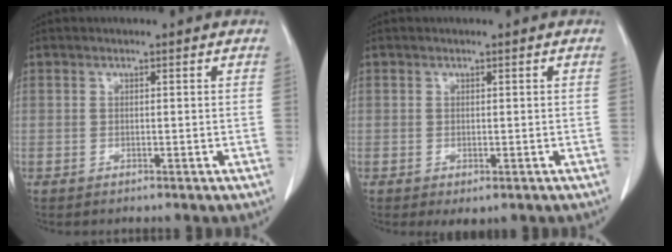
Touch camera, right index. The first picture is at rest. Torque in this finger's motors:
{"motor_torque": [0.33, -0.34, -0.02, -0.01]}